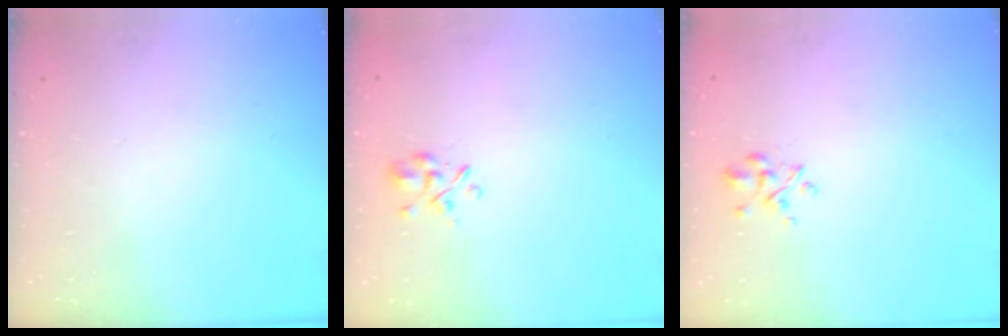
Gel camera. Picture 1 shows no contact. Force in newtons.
{"total": 3.2, "press": 3.0, "slide": 1.2}
{"total": 3.3, "press": 3.1, "slide": 1.2}